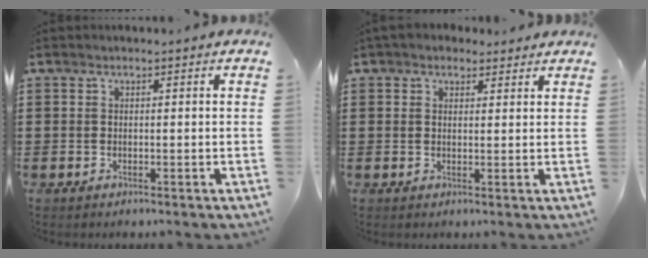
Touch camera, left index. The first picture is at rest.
{"total": 2.4, "force": [1.9, 1.4, 0.7], "torque": [-0.019, 0.007, 0.035]}